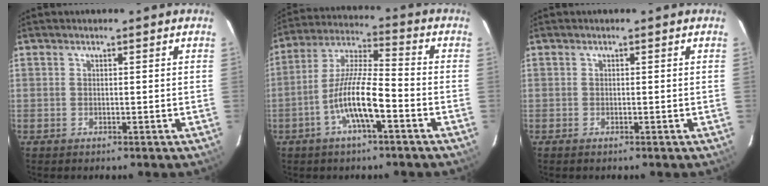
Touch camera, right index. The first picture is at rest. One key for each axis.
{"total": 10.7, "fx": -4.7, "fy": 1.7, "fz": 9.5, "tx": -0.196, "ty": 0.003, "tz": -0.090}
{"total": 0.0}